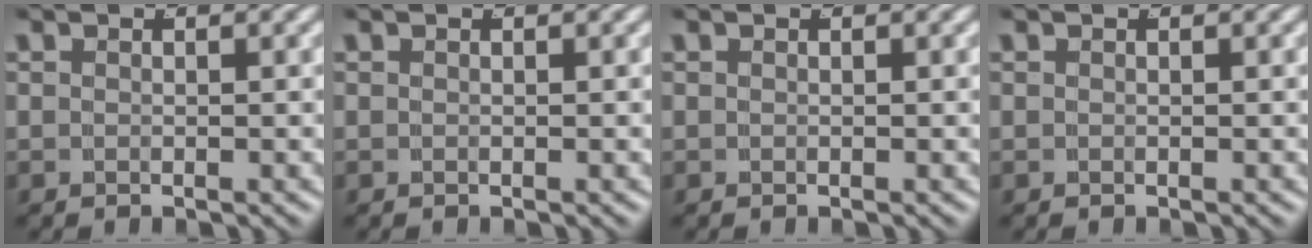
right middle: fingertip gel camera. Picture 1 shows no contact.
{"total": 0.0}
{"total": 0.0}
{"total": 0.0}